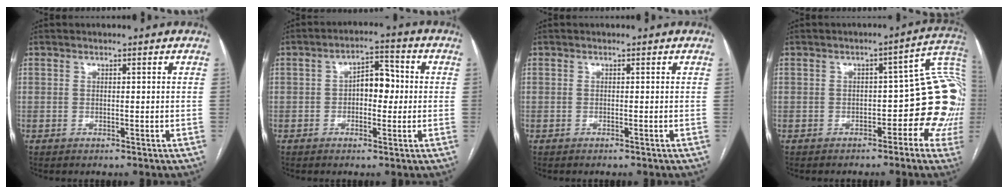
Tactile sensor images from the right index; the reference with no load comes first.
{"total": 6.0, "force": [-0.4, 2.9, 5.2], "torque": [-0.083, 0.028, -0.012]}
{"total": 0.0}
{"total": 13.9, "force": [-2.8, 6.5, 12.0], "torque": [-0.140, 0.040, -0.032]}